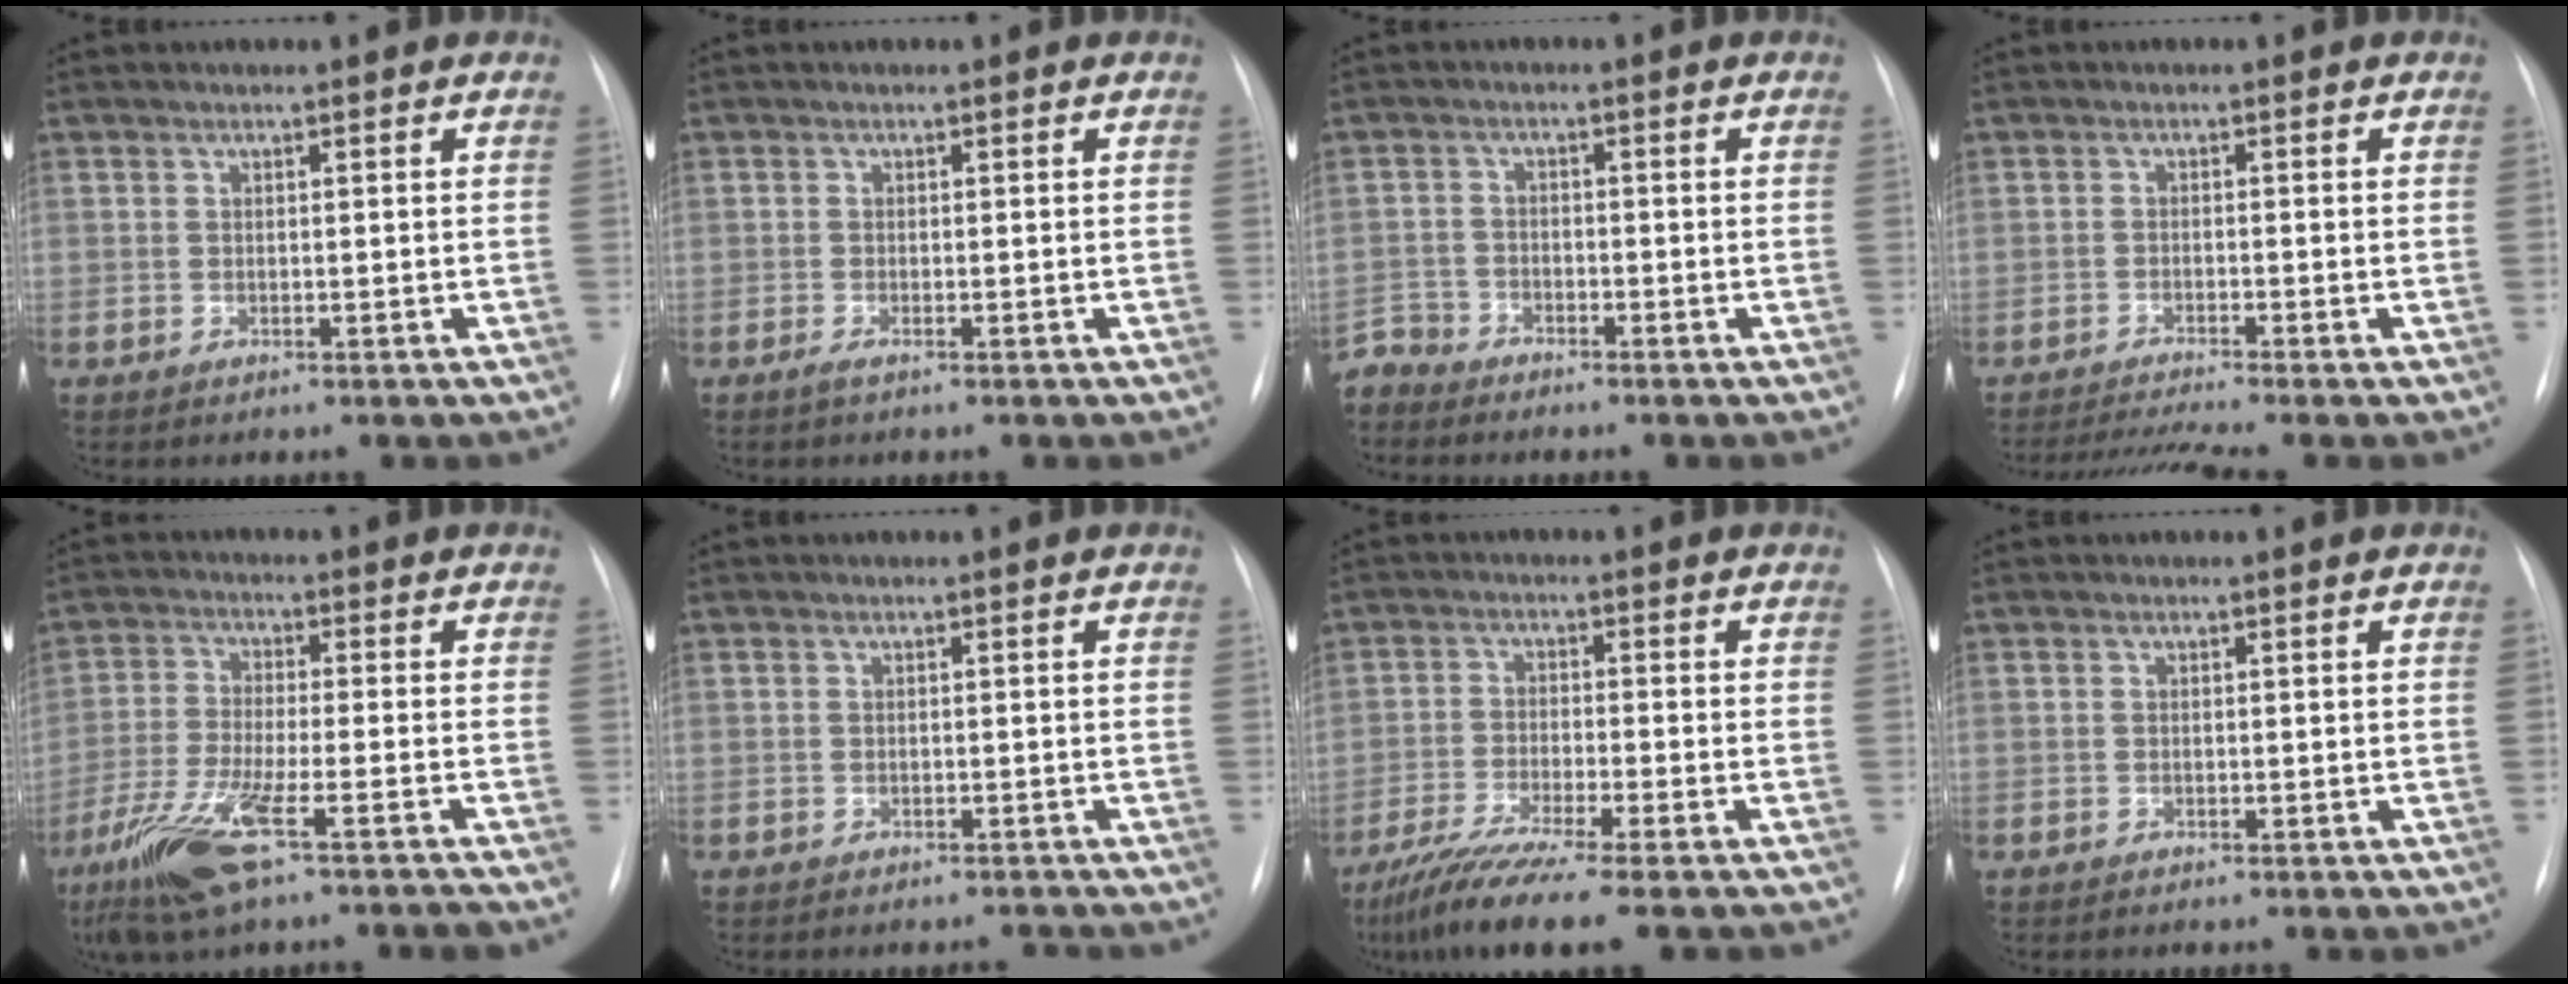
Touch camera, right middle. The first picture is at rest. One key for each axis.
{"total": 1.0, "fx": -0.7, "fy": 0.0, "fz": 0.7, "tx": -0.017, "ty": -0.002, "tz": -0.015}
{"total": 3.7, "fx": -3.5, "fy": 0.6, "fz": -0.8, "tx": 0.021, "ty": -0.009, "tz": -0.069}
{"total": 5.4, "fx": -4.6, "fy": -1.6, "fz": 2.2, "tx": -0.041, "ty": -0.016, "tz": -0.079}
{"total": 11.7, "fx": -7.4, "fy": 0.5, "fz": 9.0, "tx": -0.182, "ty": -0.031, "tz": -0.136}
{"total": 1.4, "fx": -1.3, "fy": 0.2, "fz": 0.0, "tx": 0.007, "ty": -0.003, "tz": -0.013}
{"total": 10.4, "fx": -8.1, "fy": -0.6, "fz": 6.5, "tx": -0.110, "ty": -0.034, "tz": -0.135}
{"total": 0.0}